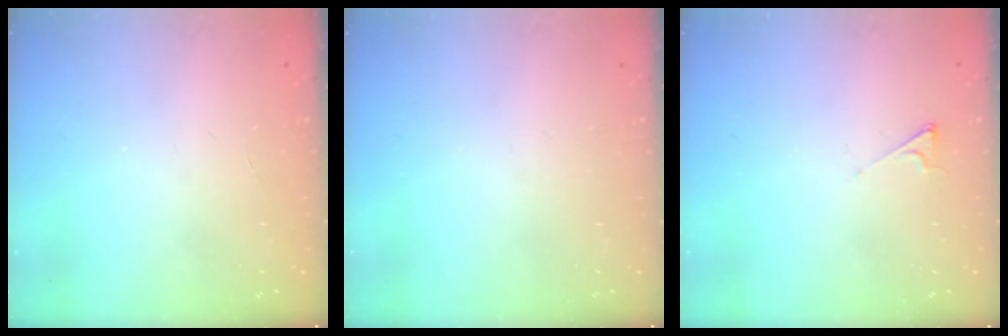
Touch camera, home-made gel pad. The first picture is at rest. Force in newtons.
{"total": 0.0}
{"total": 2.8, "press": 2.7, "slide": 0.5}